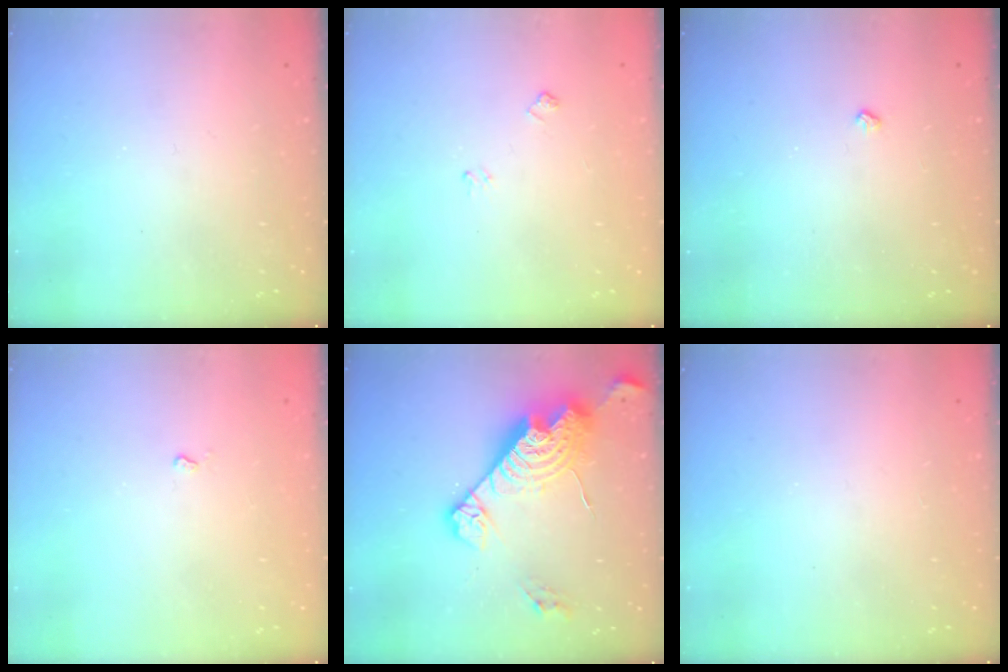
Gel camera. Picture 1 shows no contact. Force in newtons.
{"total": 4.5, "press": 4.4, "slide": 0.6}
{"total": 2.5, "press": 2.4, "slide": 0.5}
{"total": 2.4, "press": 2.3, "slide": 0.5}
{"total": 20.8, "press": 20.7, "slide": 1.7}
{"total": 0.0}